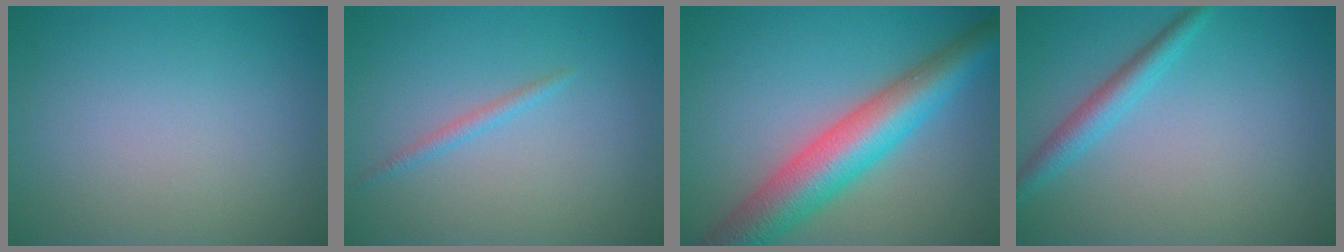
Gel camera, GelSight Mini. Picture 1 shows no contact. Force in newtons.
{"total": 1.0, "press": 1.0, "slide": 0.1}
{"total": 8.5, "press": 8.5, "slide": 0.3}
{"total": 2.4, "press": 2.4, "slide": 0.1}